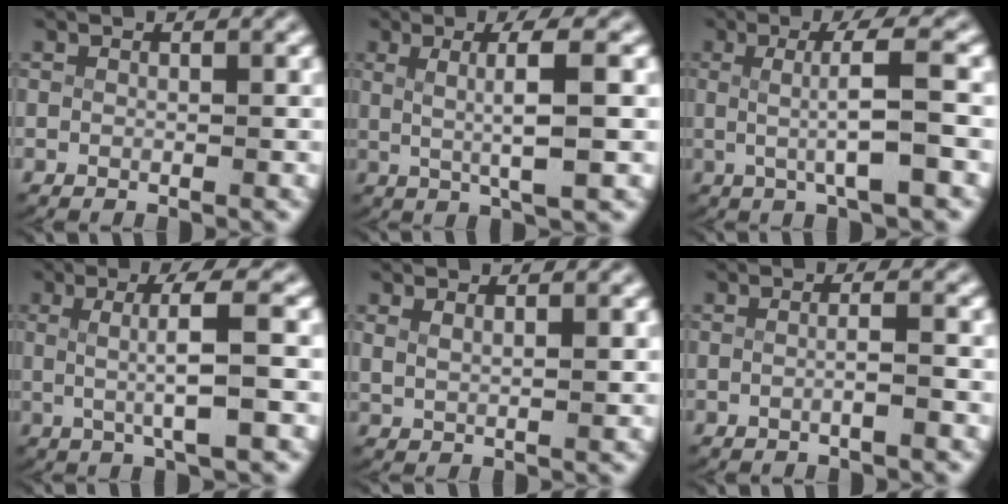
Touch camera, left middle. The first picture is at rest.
{"total": 4.8, "force": [1.1, 0.3, 4.7], "torque": [-0.073, 0.000, 0.023]}
{"total": 4.3, "force": [0.1, 0.2, 4.3], "torque": [-0.070, 0.003, 0.002]}
{"total": 4.6, "force": [0.5, 0.2, 4.6], "torque": [-0.073, 0.003, 0.010]}
{"total": 1.5, "force": [1.3, 0.1, 0.7], "torque": [-0.017, -0.007, 0.033]}
{"total": 1.4, "force": [-0.7, -0.3, 1.1], "torque": [-0.019, -0.004, -0.013]}